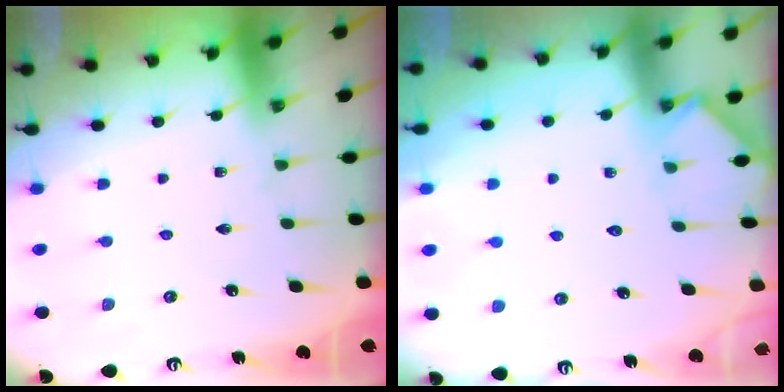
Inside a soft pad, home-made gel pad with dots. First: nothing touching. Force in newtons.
{"total": 3.1, "press": 3.1, "slide": 0.4}